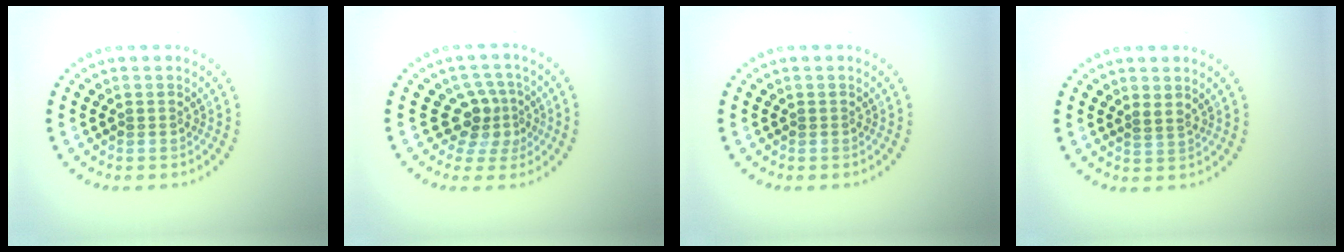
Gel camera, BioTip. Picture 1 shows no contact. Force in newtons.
{"total": 3.1, "press": 2.2, "slide": 2.2}
{"total": 0.0}
{"total": 0.6, "press": 0.4, "slide": 0.5}